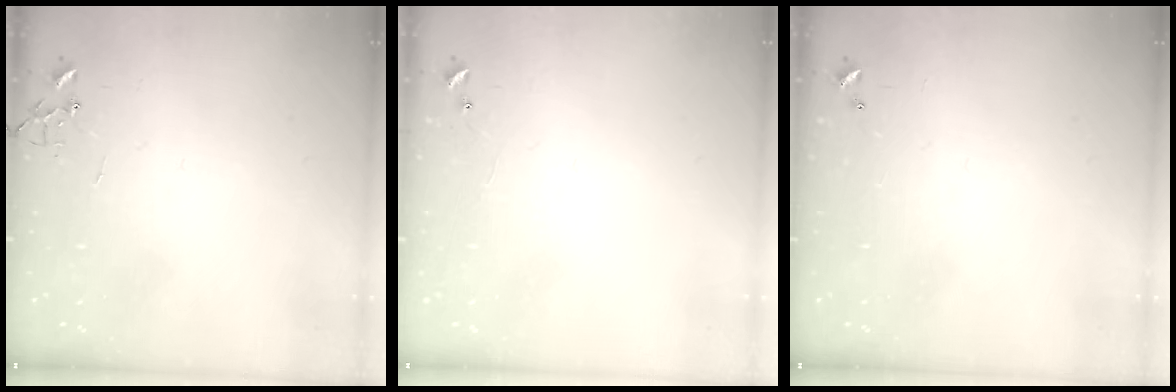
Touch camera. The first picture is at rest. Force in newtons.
{"total": 5.1, "press": 5.0, "slide": 0.3}
{"total": 0.0}